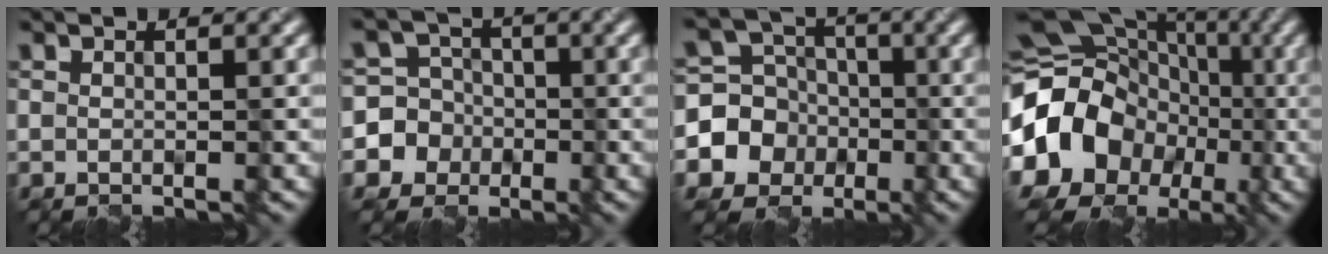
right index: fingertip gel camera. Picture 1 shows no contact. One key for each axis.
{"total": 7.5, "fx": -1.9, "fy": 7.2, "fz": 0.6, "tx": -0.007, "ty": 0.015, "tz": -0.061}
{"total": 6.2, "fx": -1.6, "fy": 5.8, "fz": 1.5, "tx": -0.014, "ty": -0.004, "tz": -0.059}
{"total": 16.8, "fx": -2.3, "fy": 14.9, "fz": 7.4, "tx": -0.165, "ty": -0.008, "tz": -0.068}